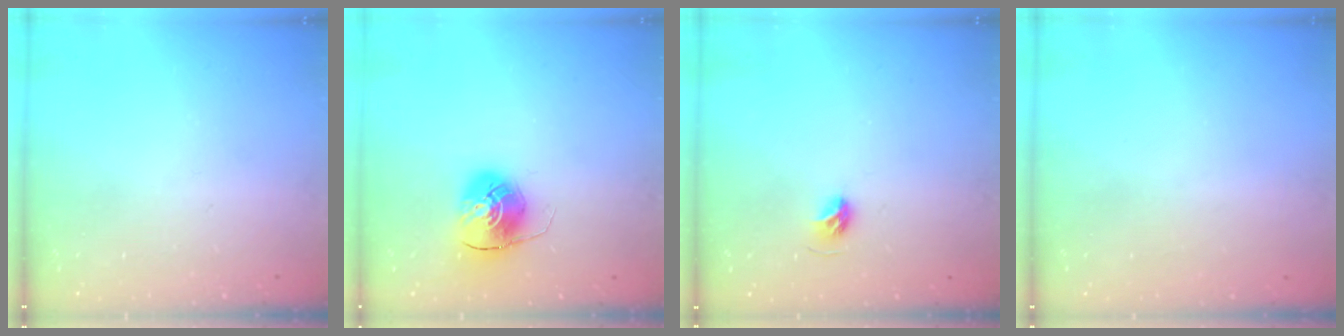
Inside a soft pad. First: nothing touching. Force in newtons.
{"total": 8.6, "press": 8.6, "slide": 0.6}
{"total": 4.9, "press": 4.8, "slide": 1.1}
{"total": 0.9, "press": 0.9, "slide": 0.1}